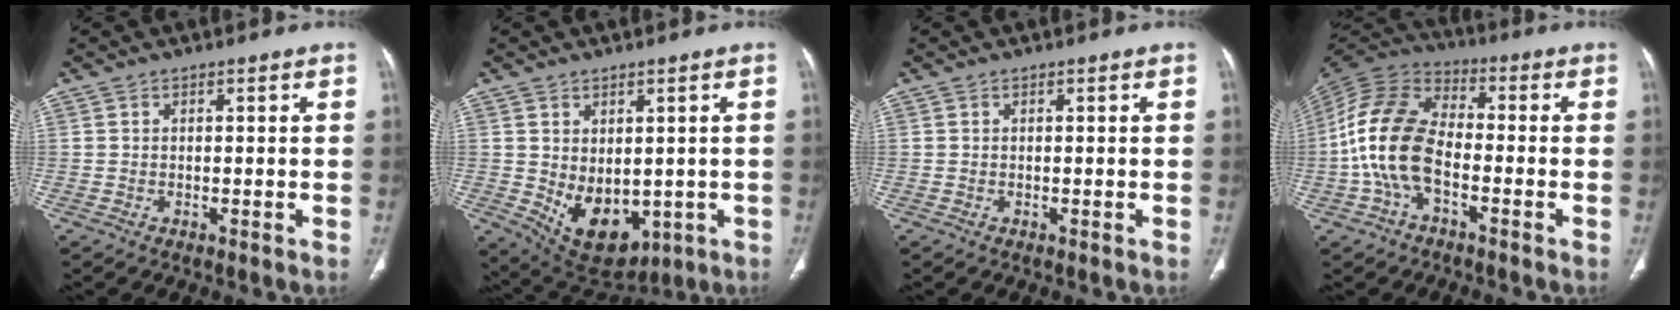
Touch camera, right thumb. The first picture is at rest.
{"total": 10.8, "force": [-1.5, 7.1, 8.0], "torque": [-0.101, -0.009, 0.010]}
{"total": 0.0}
{"total": 14.0, "force": [-3.1, 8.1, 11.0], "torque": [-0.224, 0.034, -0.068]}